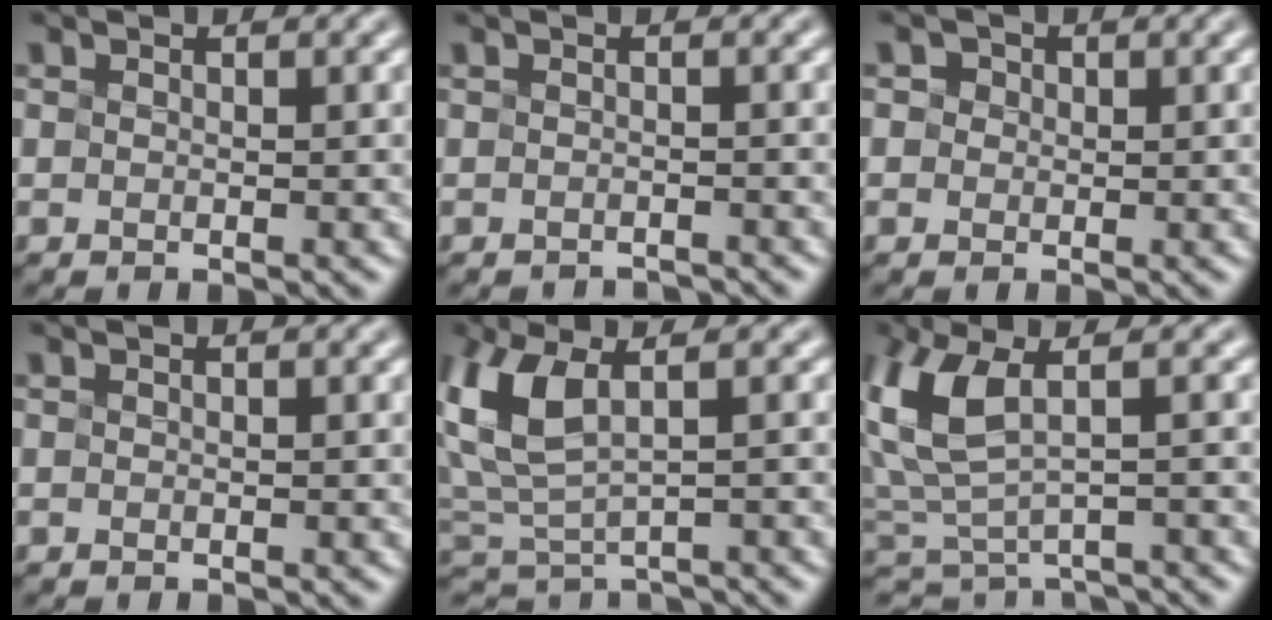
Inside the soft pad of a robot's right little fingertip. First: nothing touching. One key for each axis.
{"total": 2.2, "fx": -2.2, "fy": -0.1, "fz": 0.5, "tx": 0.002, "ty": -0.013, "tz": -0.028}
{"total": 0.6, "fx": 0.2, "fy": 0.4, "fz": -0.3, "tx": 0.009, "ty": 0.000, "tz": 0.002}
{"total": 0.0}
{"total": 5.4, "fx": 1.7, "fy": 2.5, "fz": 4.5, "tx": -0.120, "ty": -0.014, "tz": 0.049}
{"total": 6.2, "fx": 1.3, "fy": 3.0, "fz": 5.3, "tx": -0.136, "ty": -0.020, "tz": 0.039}